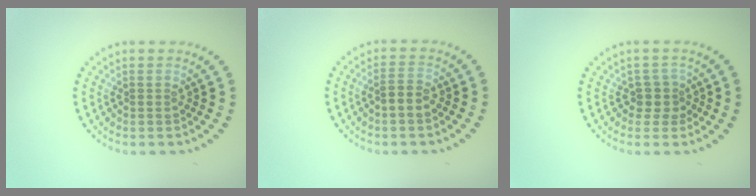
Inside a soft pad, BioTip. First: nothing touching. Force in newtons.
{"total": 1.7, "press": 1.6, "slide": 0.5}
{"total": 1.8, "press": 1.4, "slide": 1.1}